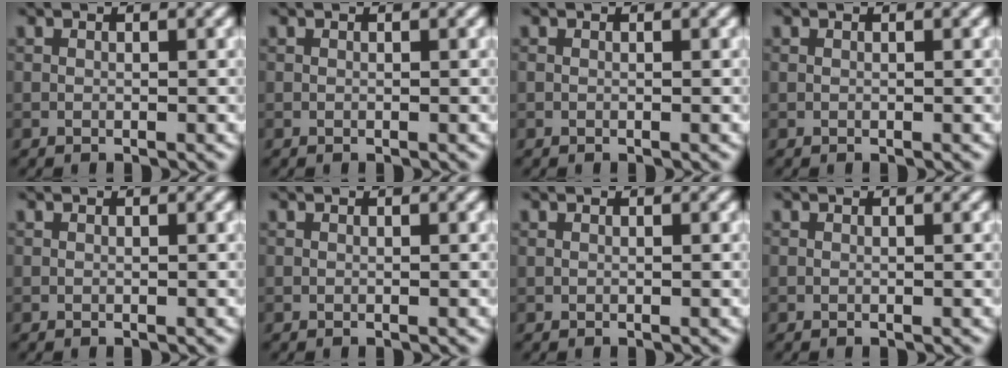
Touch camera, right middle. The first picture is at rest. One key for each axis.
{"total": 0.0}
{"total": 0.0}
{"total": 0.0}
{"total": 0.0}
{"total": 0.0}
{"total": 0.0}
{"total": 0.0}